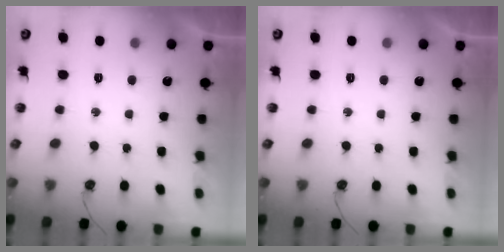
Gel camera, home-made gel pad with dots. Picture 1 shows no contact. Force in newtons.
{"total": 0.0}